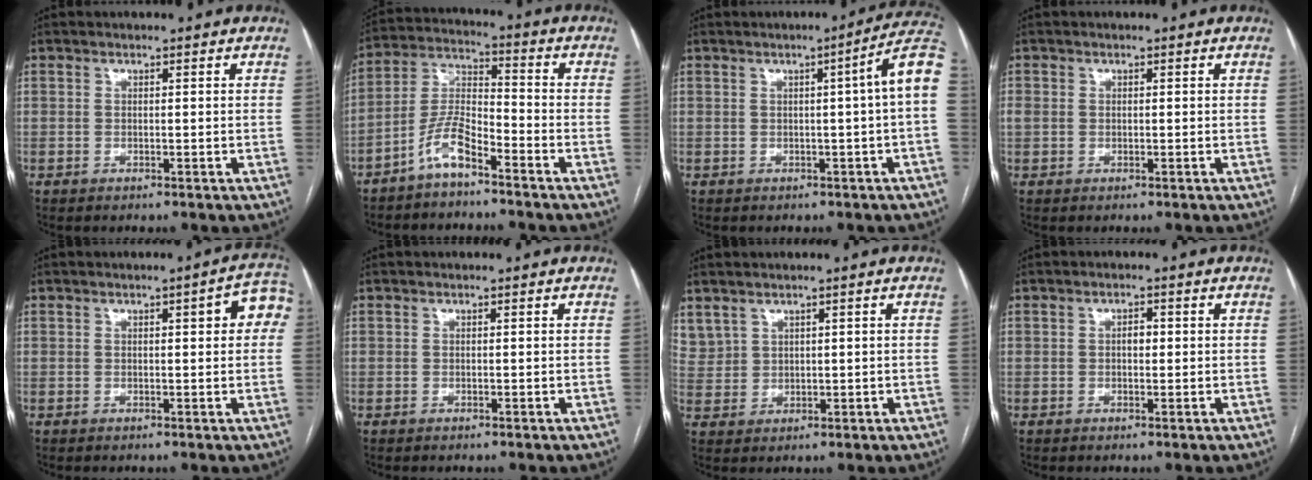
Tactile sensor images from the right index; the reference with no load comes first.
{"total": 7.3, "force": [-5.1, 1.7, 5.0], "torque": [-0.115, 0.005, -0.104]}
{"total": 6.4, "force": [0.3, -0.9, 6.4], "torque": [-0.071, 0.014, 0.001]}
{"total": 1.2, "force": [0.1, 1.1, 0.4], "torque": [-0.010, 0.015, 0.007]}
{"total": 5.3, "force": [1.4, 1.3, 5.0], "torque": [-0.049, 0.016, 0.008]}
{"total": 0.0}
{"total": 4.8, "force": [3.5, 3.2, 0.9], "torque": [-0.026, 0.011, 0.084]}
{"total": 1.5, "force": [0.1, 0.8, 1.3], "torque": [-0.019, 0.003, 0.000]}